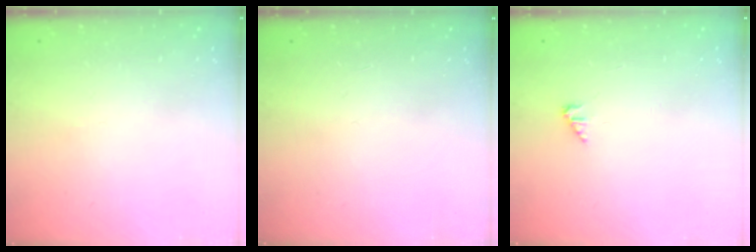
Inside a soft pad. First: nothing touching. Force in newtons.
{"total": 0.0}
{"total": 1.9, "press": 1.9, "slide": 0.3}